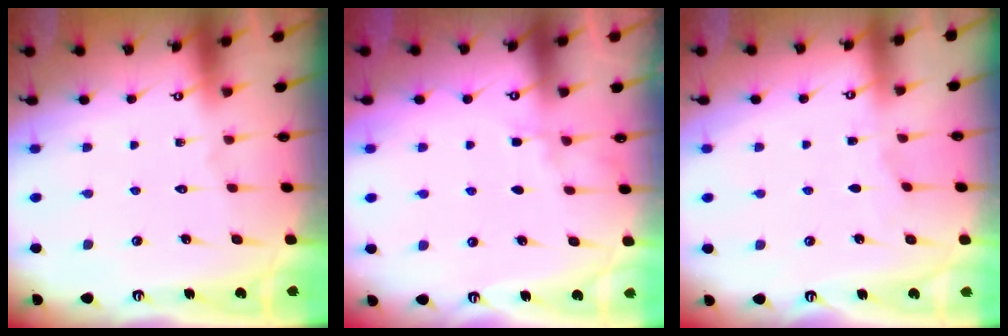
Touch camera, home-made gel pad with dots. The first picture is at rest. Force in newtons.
{"total": 4.0, "press": 4.0, "slide": 0.5}
{"total": 1.6, "press": 1.6, "slide": 0.3}